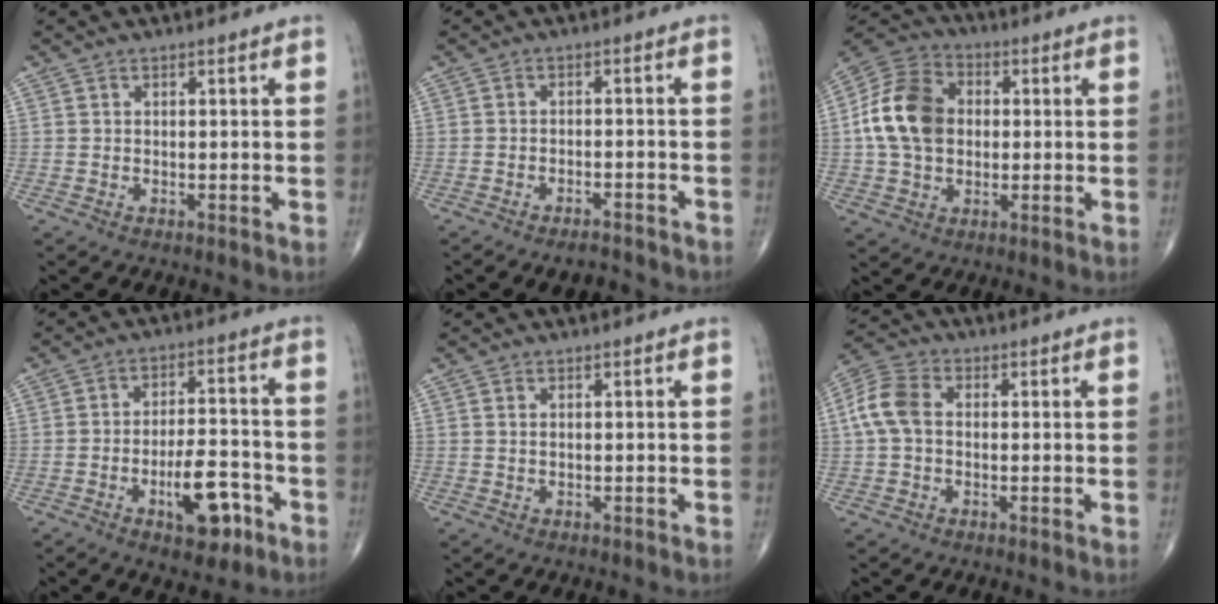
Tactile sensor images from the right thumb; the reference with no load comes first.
{"total": 4.4, "force": [-3.7, 1.5, 1.6], "torque": [-0.024, 0.017, -0.050]}
{"total": 14.3, "force": [0.8, 10.5, 9.7], "torque": [-0.168, 0.022, 0.006]}
{"total": 10.2, "force": [-4.5, 4.6, 7.9], "torque": [-0.104, 0.033, -0.065]}
{"total": 0.5, "force": [0.2, 0.2, 0.4], "torque": [-0.008, 0.001, 0.005]}
{"total": 7.4, "force": [0.5, 5.1, 5.4], "torque": [-0.120, 0.022, 0.002]}